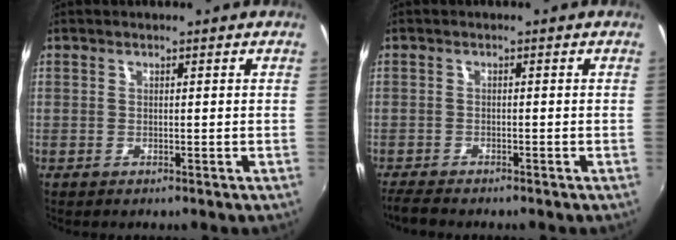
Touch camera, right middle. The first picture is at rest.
{"total": 3.2, "force": [-3.0, 0.3, 1.1], "torque": [-0.030, -0.019, -0.058]}